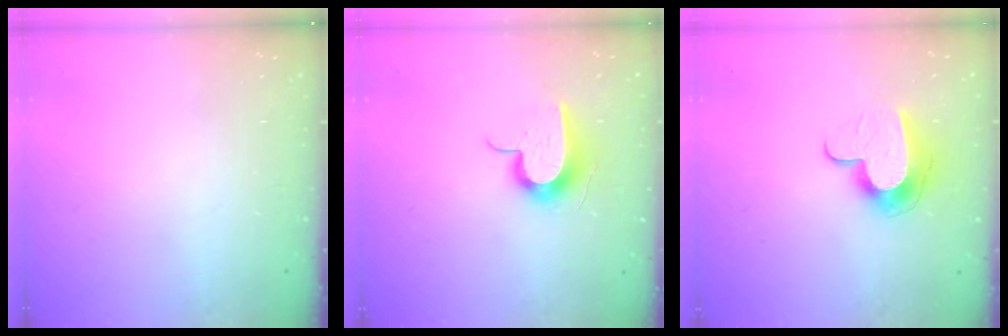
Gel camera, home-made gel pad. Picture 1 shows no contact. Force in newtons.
{"total": 10.7, "press": 10.6, "slide": 1.0}
{"total": 11.5, "press": 11.5, "slide": 0.5}